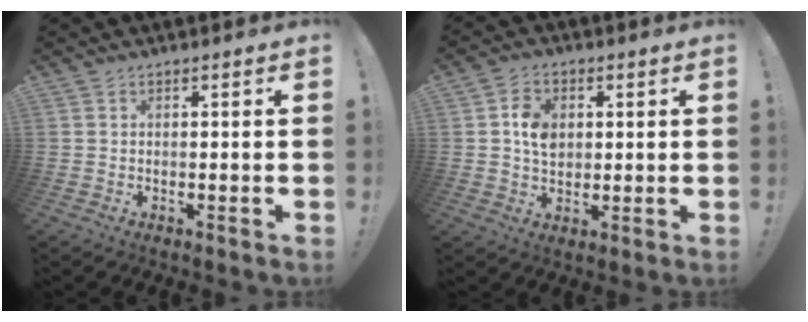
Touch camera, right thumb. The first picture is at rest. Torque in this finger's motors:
{"motor_torque": [0.10, 0.11, 0.16, 0.08, 0.03]}